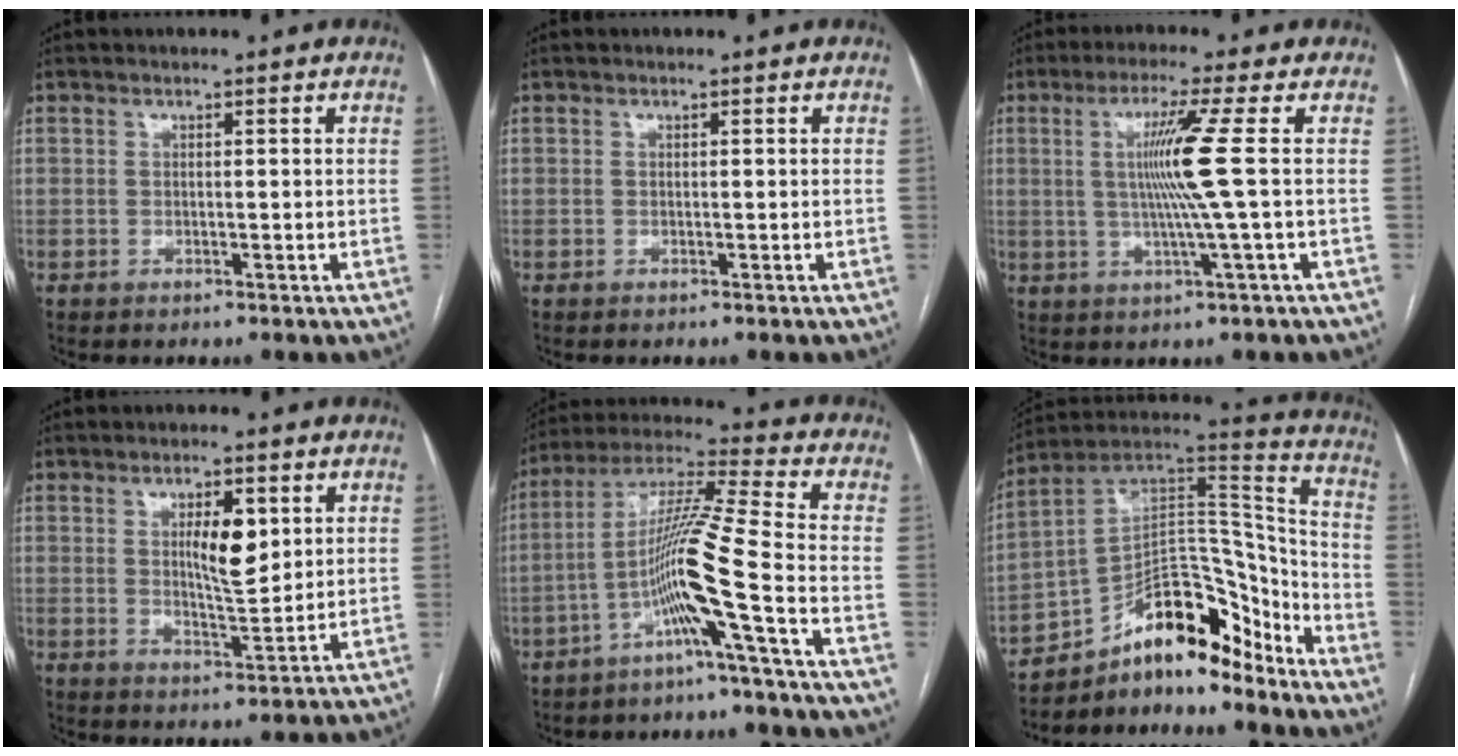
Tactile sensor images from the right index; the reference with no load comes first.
{"total": 0.0}
{"total": 8.1, "force": [0.8, -2.3, 7.7], "torque": [-0.148, -0.002, 0.022]}
{"total": 6.8, "force": [1.7, 1.7, 6.4], "torque": [-0.108, 0.002, 0.033]}
{"total": 11.1, "force": [-4.4, -2.5, 9.9], "torque": [-0.195, 0.012, -0.087]}
{"total": 18.9, "force": [-13.2, 6.6, 11.8], "torque": [-0.196, 0.056, -0.217]}